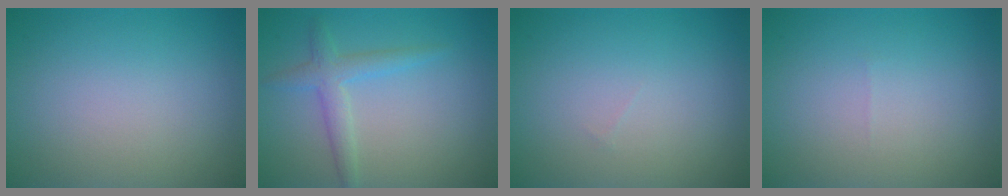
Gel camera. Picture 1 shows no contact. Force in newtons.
{"total": 1.8, "press": 1.8, "slide": 0.1}
{"total": 0.0}
{"total": 0.0}